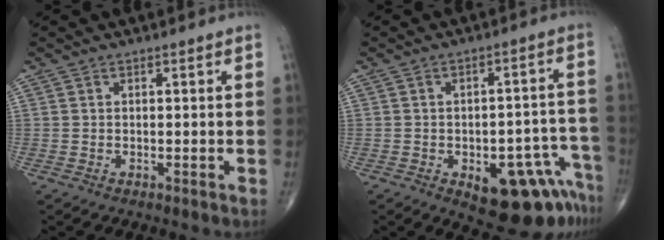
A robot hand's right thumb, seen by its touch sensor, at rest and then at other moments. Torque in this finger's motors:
{"motor_torque": [1.55, 1.57, 0.90, -1.19, 0.32]}